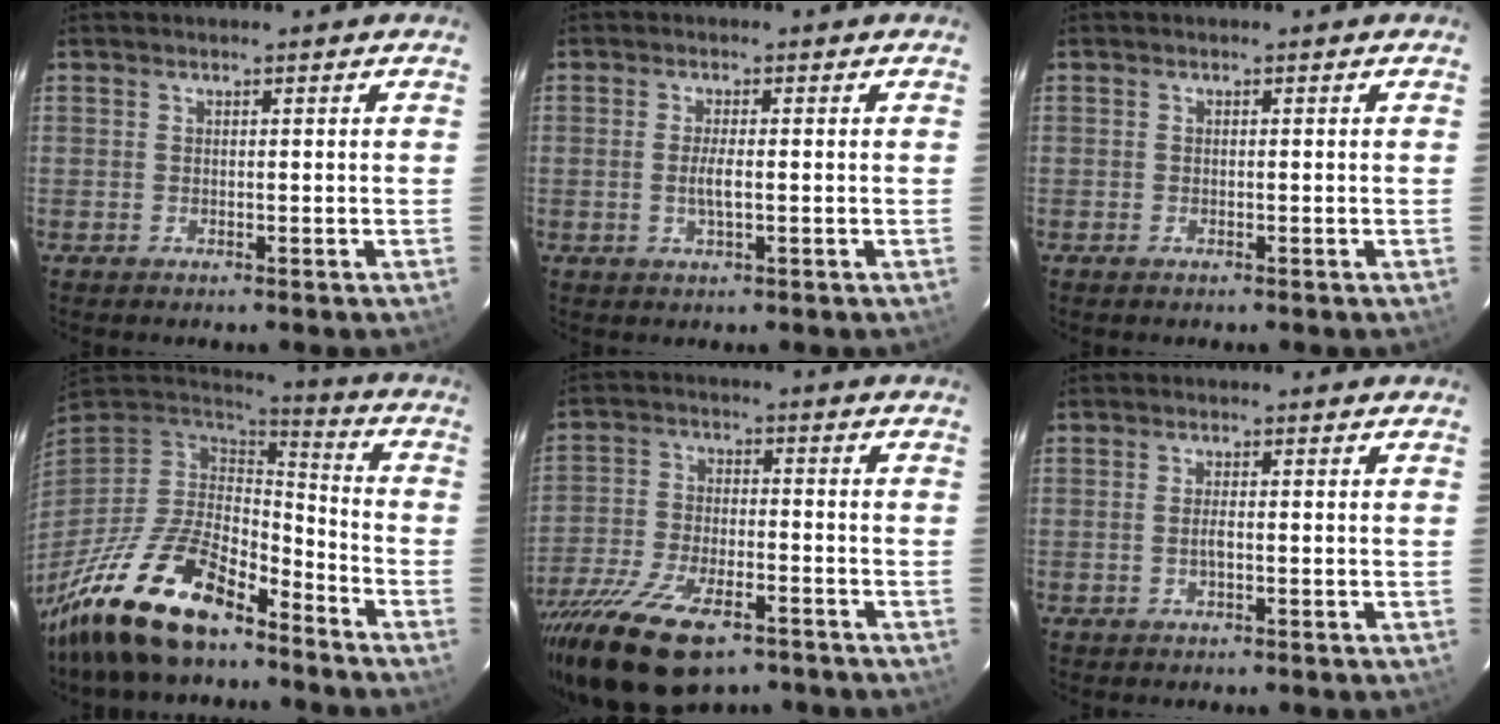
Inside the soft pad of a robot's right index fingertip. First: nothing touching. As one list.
[{"total": 2.8, "force": [-0.4, 0.4, 2.7], "torque": [-0.052, -0.003, -0.008]}, {"total": 0.6, "force": [-0.5, 0.2, 0.3], "torque": [-0.006, -0.001, -0.011]}, {"total": 20.0, "force": [-14.3, 7.0, 12.2], "torque": [-0.251, -0.028, -0.259]}, {"total": 20.0, "force": [-13.3, 8.3, 12.5], "torque": [-0.268, -0.052, -0.228]}, {"total": 1.8, "force": [-0.4, 0.5, 1.6], "torque": [-0.033, 0.001, -0.008]}]